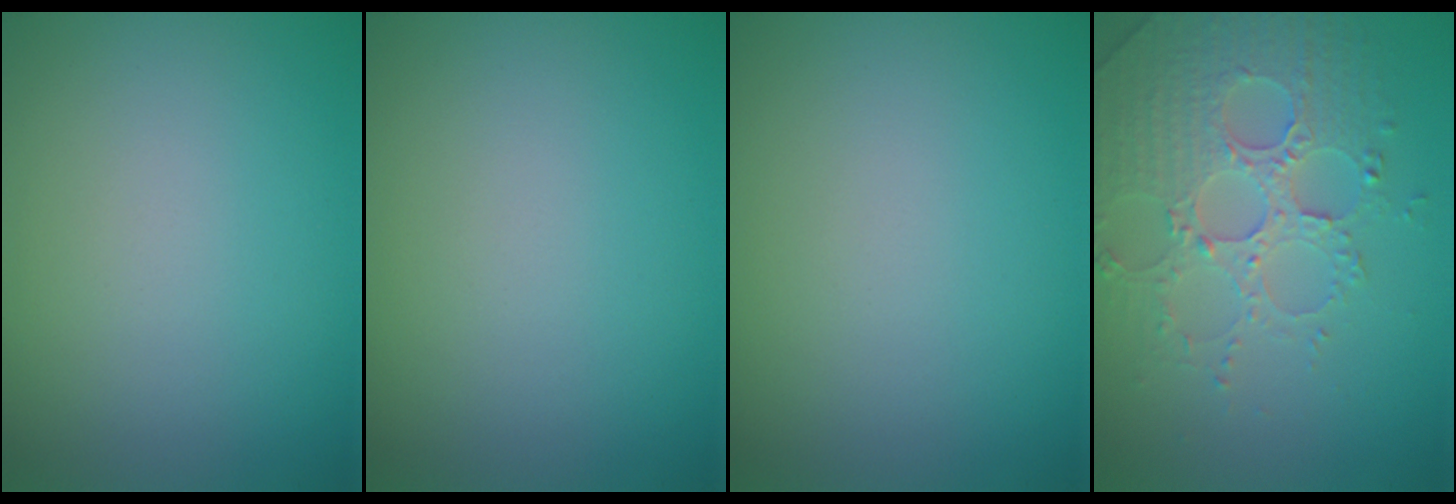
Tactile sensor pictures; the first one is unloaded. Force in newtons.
{"total": 0.0}
{"total": 0.0}
{"total": 4.2, "press": 4.0, "slide": 1.3}